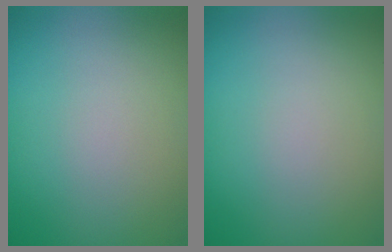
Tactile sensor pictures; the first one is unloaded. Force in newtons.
{"total": 0.0}